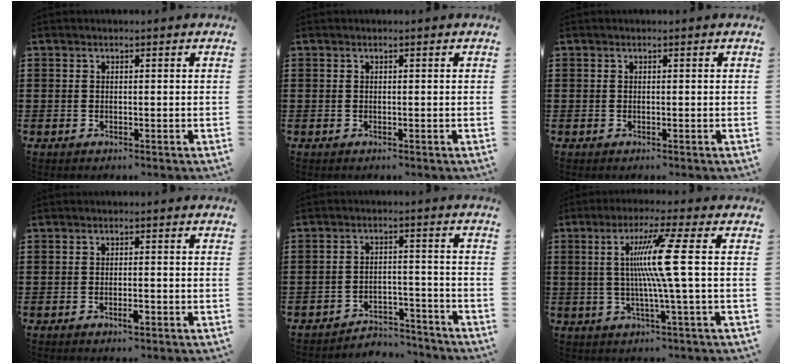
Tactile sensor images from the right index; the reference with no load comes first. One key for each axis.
{"total": 0.0}
{"total": 0.0}
{"total": 1.8, "fx": -0.9, "fy": 0.3, "fz": 1.5, "tx": -0.027, "ty": -0.003, "tz": -0.014}
{"total": 4.2, "fx": -4.0, "fy": 0.8, "fz": 0.6, "tx": -0.015, "ty": 0.008, "tz": -0.084}
{"total": 9.4, "fx": 1.1, "fy": -1.2, "fz": 9.3, "tx": -0.190, "ty": -0.008, "tz": 0.002}